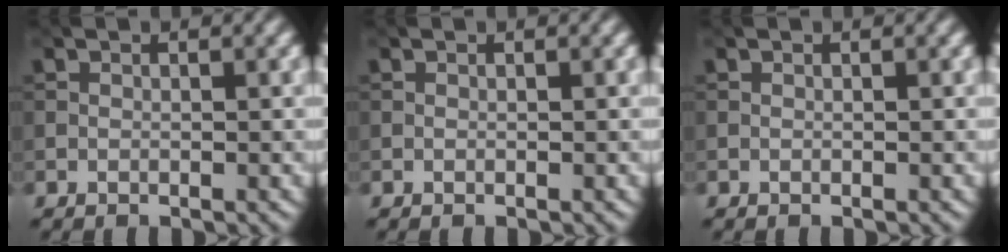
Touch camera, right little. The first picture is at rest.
{"total": 0.0}
{"total": 0.0}